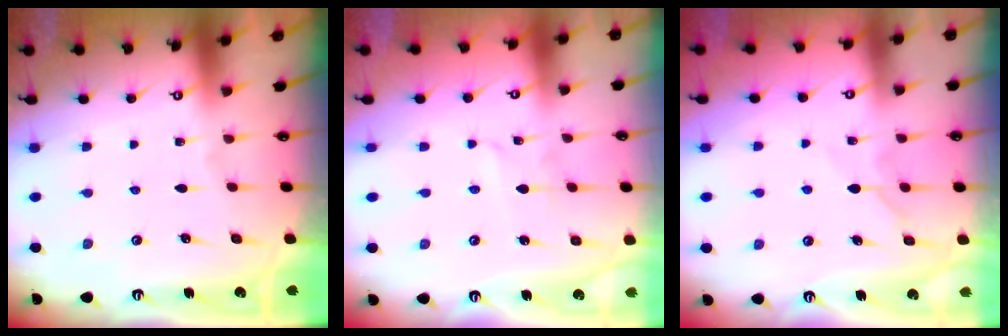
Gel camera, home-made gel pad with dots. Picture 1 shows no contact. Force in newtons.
{"total": 1.4, "press": 1.4, "slide": 0.1}
{"total": 6.7, "press": 6.7, "slide": 0.6}